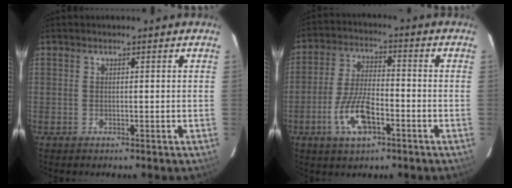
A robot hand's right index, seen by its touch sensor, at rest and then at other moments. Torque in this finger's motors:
{"motor_torque": [0.93, -0.40, 0.50, 0.14]}